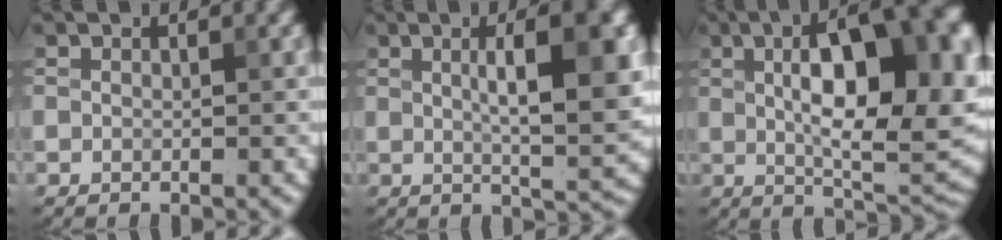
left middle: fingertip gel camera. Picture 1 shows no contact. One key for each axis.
{"total": 7.3, "fx": 1.3, "fy": 1.5, "fz": 7.0, "tx": -0.097, "ty": 0.006, "tz": 0.026}
{"total": 14.0, "fx": 2.6, "fy": 5.4, "fz": 12.7, "tx": -0.167, "ty": 0.011, "tz": 0.039}